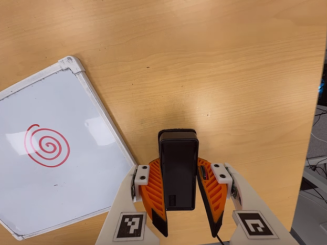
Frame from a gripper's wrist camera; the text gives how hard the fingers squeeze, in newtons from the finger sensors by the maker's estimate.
{"total": 9.6, "left": 7.2, "right": 11.9}